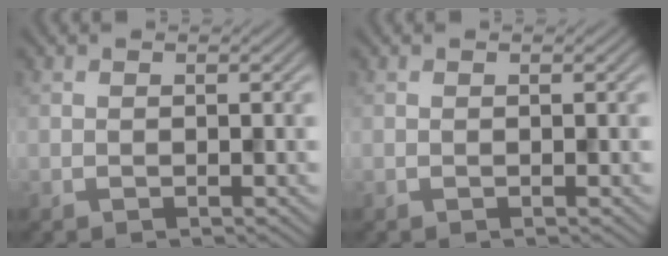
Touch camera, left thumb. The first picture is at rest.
{"total": 0.0}